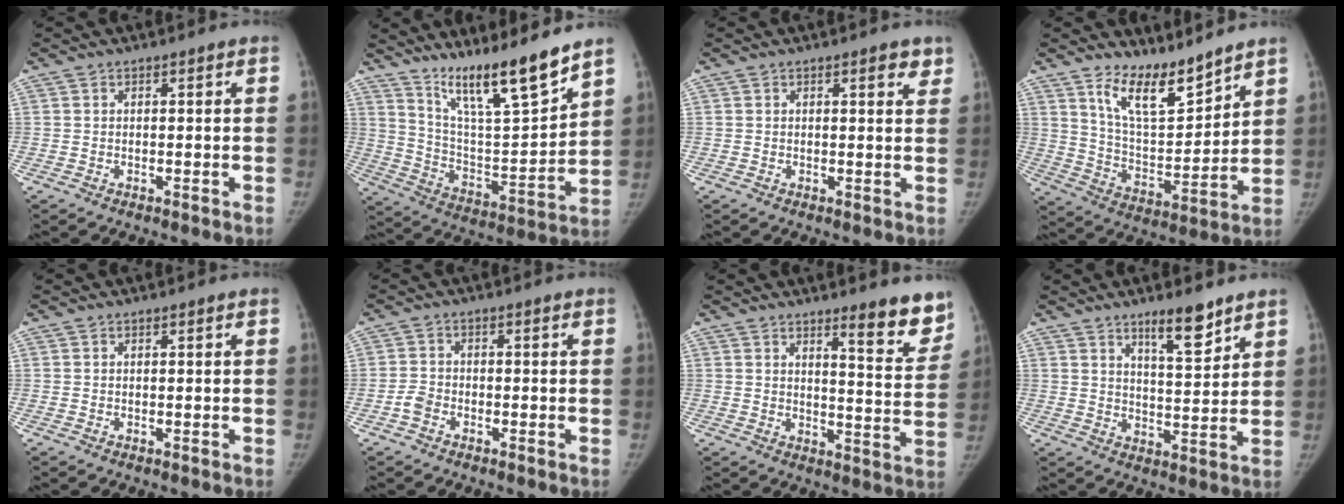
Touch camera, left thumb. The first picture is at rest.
{"total": 16.3, "force": [12.8, 1.5, 10.0], "torque": [-0.143, -0.084, 0.233]}
{"total": 2.8, "force": [1.8, 0.9, 2.0], "torque": [-0.013, -0.009, 0.020]}
{"total": 11.4, "force": [9.3, 3.4, 5.8], "torque": [-0.074, -0.077, 0.179]}
{"total": 0.0}
{"total": 2.5, "force": [-1.4, 1.6, 1.2], "torque": [-0.021, 0.009, -0.030]}
{"total": 10.1, "force": [7.4, 1.9, 6.5], "torque": [-0.050, -0.057, 0.099]}
{"total": 8.2, "force": [5.9, 1.9, 5.3], "torque": [-0.068, -0.046, 0.097]}